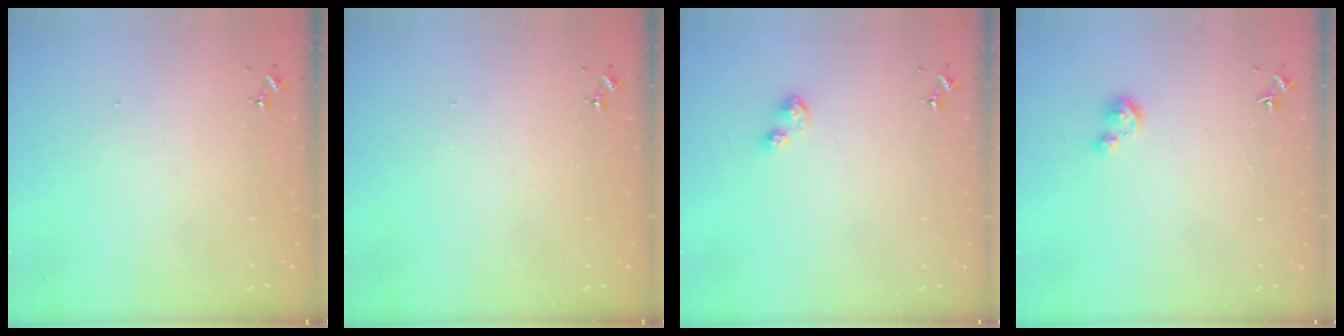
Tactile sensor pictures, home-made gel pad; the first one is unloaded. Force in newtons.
{"total": 0.0}
{"total": 5.4, "press": 5.3, "slide": 0.8}
{"total": 2.8, "press": 2.8, "slide": 0.2}